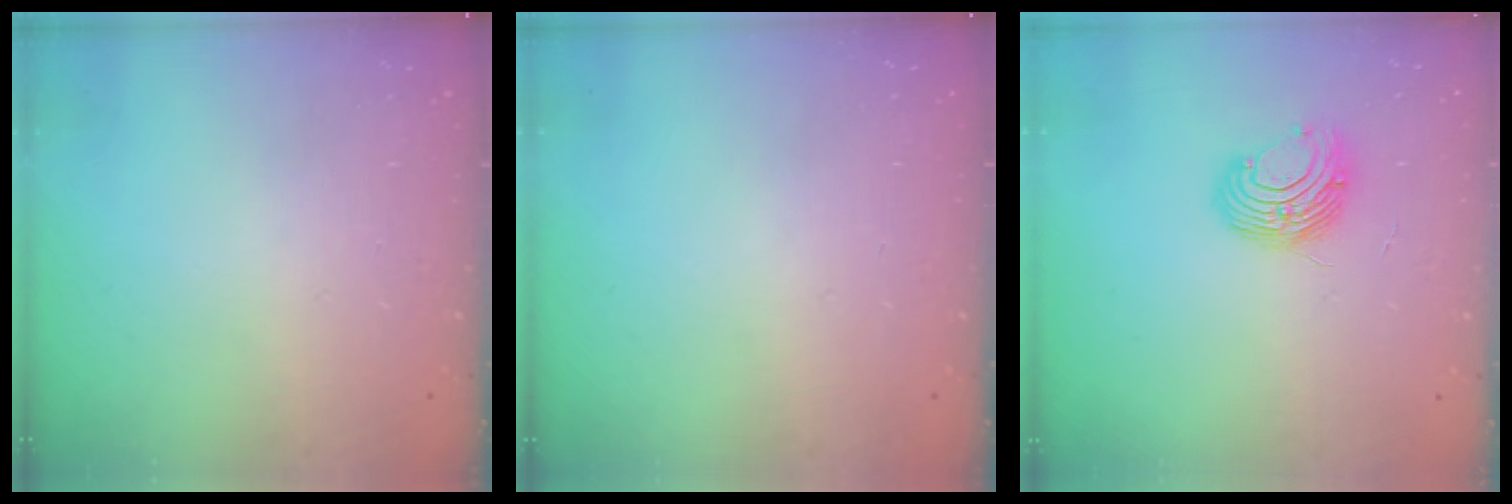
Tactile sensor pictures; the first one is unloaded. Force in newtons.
{"total": 0.0}
{"total": 11.4, "press": 11.3, "slide": 1.1}